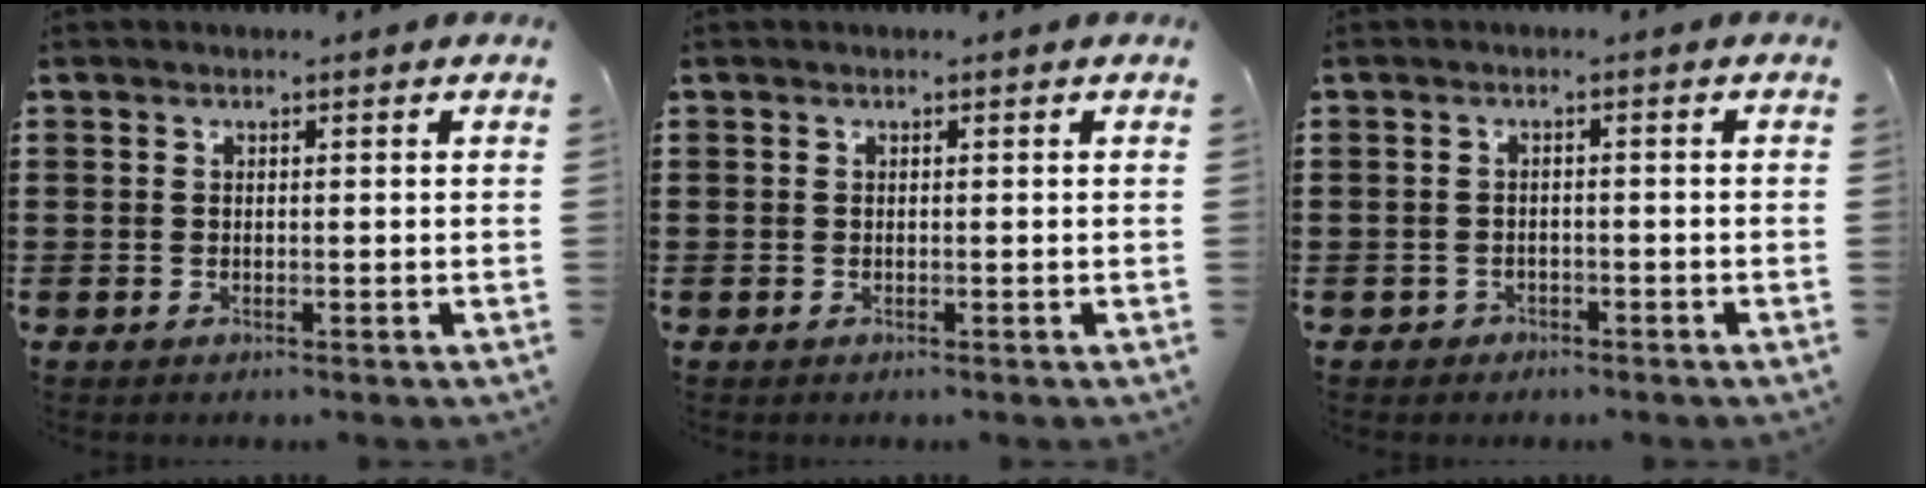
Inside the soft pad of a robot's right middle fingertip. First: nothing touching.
{"total": 0.0}
{"total": 1.4, "force": [-1.2, 0.8, 0.0], "torque": [-0.005, 0.003, -0.028]}